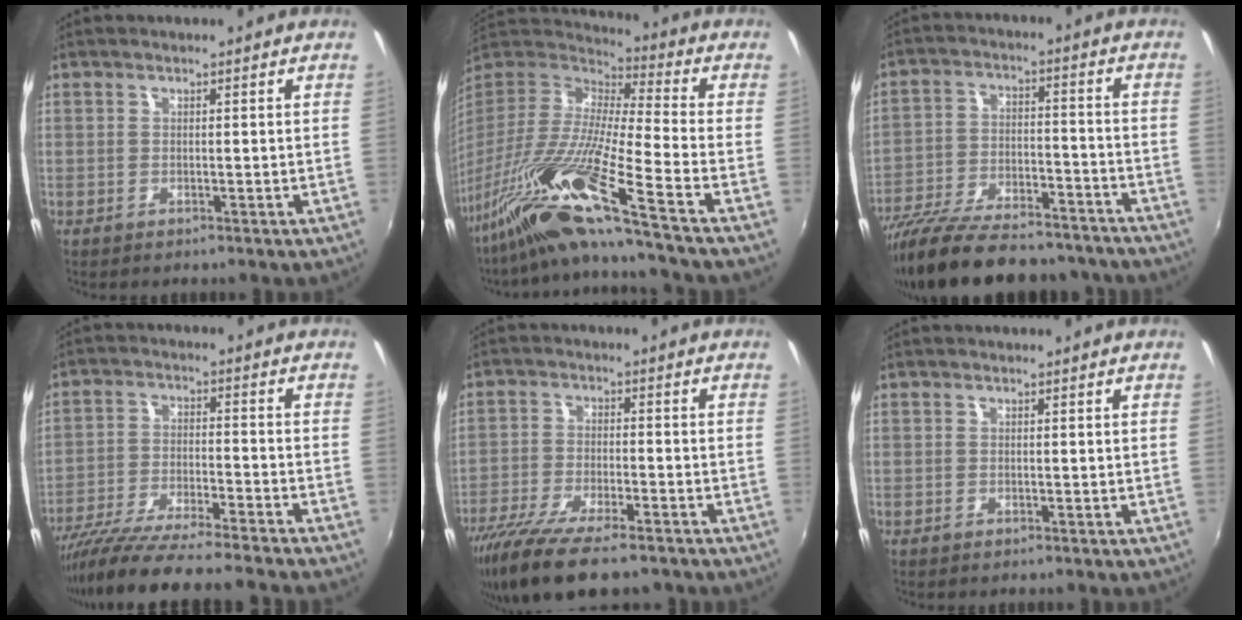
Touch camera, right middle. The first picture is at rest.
{"total": 21.2, "force": [-15.2, -1.7, 14.6], "torque": [-0.255, -0.042, -0.293]}
{"total": 26.4, "force": [-22.2, 7.8, 11.9], "torque": [-0.228, -0.030, -0.327]}
{"total": 16.4, "force": [-14.5, -1.1, 7.5], "torque": [-0.152, -0.040, -0.246]}
{"total": 14.5, "force": [-10.9, 3.9, 8.7], "torque": [-0.185, -0.049, -0.189]}
{"total": 0.0}